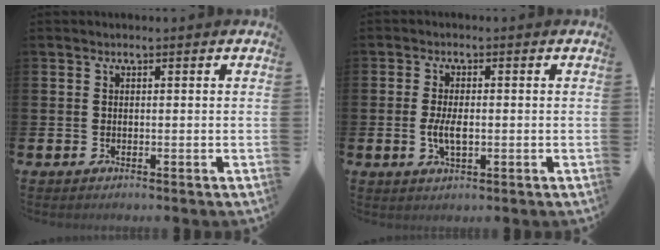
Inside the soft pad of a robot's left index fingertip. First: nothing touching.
{"total": 3.6, "force": [-0.4, 1.6, 3.2], "torque": [-0.060, -0.002, -0.011]}